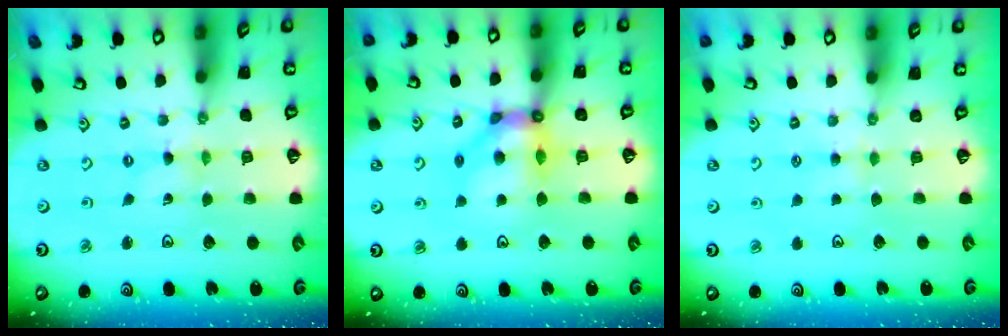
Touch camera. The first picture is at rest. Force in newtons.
{"total": 10.4, "press": 10.2, "slide": 1.8}
{"total": 3.1, "press": 3.1, "slide": 0.5}